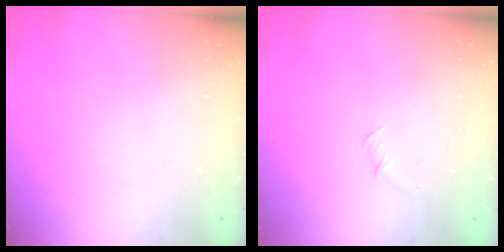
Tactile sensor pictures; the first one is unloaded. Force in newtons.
{"total": 5.0, "press": 4.9, "slide": 1.3}